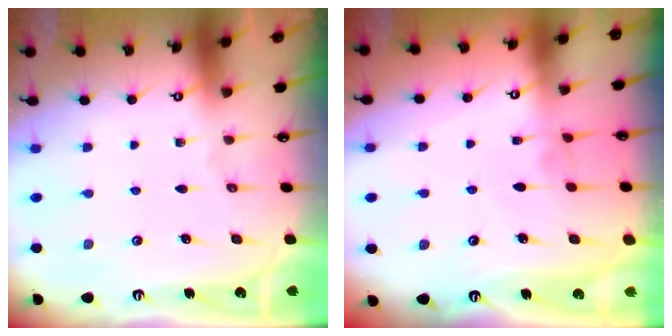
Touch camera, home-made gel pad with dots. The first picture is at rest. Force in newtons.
{"total": 2.9, "press": 2.9, "slide": 0.4}